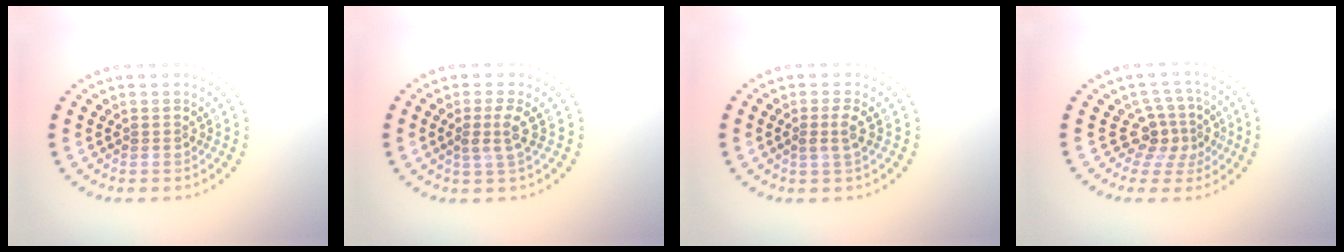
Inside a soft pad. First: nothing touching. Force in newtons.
{"total": 1.9, "press": 1.5, "slide": 1.1}
{"total": 1.3, "press": 1.2, "slide": 0.6}
{"total": 3.2, "press": 2.3, "slide": 2.3}